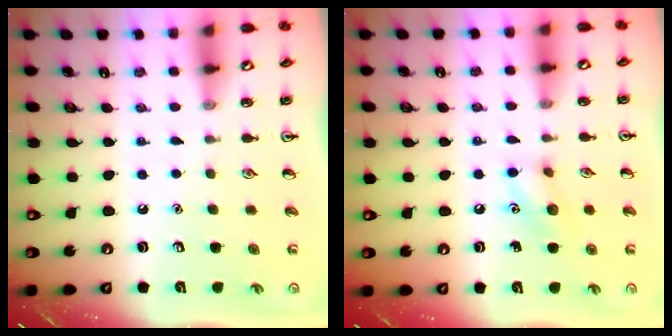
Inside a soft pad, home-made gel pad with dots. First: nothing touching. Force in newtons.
{"total": 8.1, "press": 8.0, "slide": 1.1}